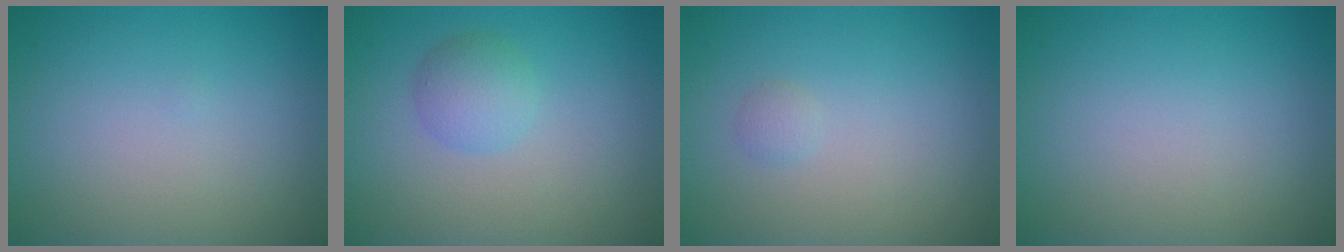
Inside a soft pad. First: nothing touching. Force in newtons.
{"total": 2.3, "press": 2.3, "slide": 0.1}
{"total": 0.7, "press": 0.7, "slide": 0.0}
{"total": 0.0}